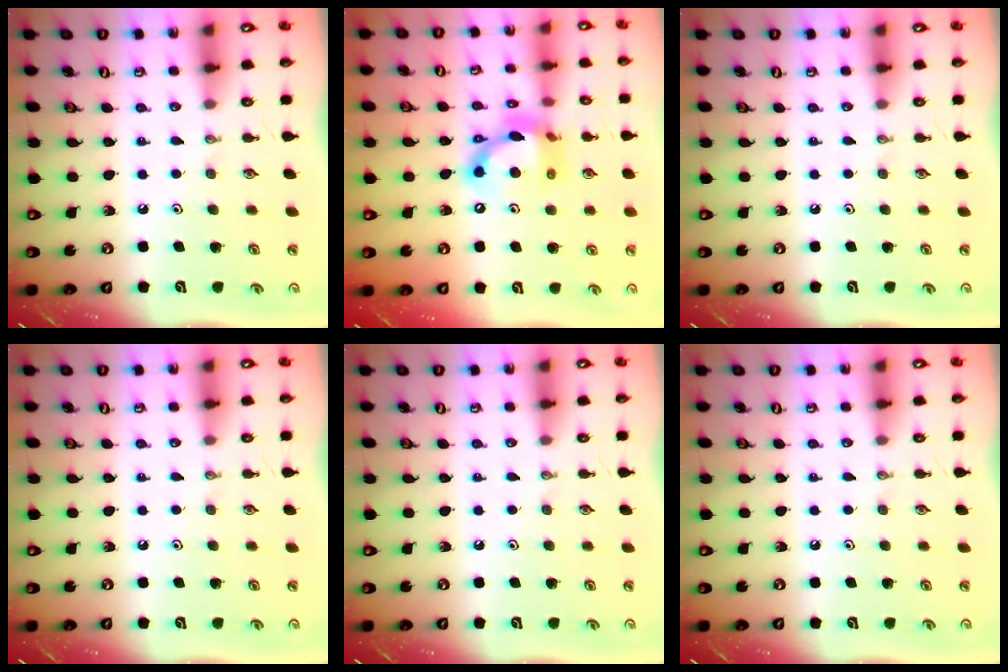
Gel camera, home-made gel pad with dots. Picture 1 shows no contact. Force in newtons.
{"total": 13.7, "press": 13.7, "slide": 0.5}
{"total": 0.0}
{"total": 0.0}
{"total": 0.0}
{"total": 0.0}